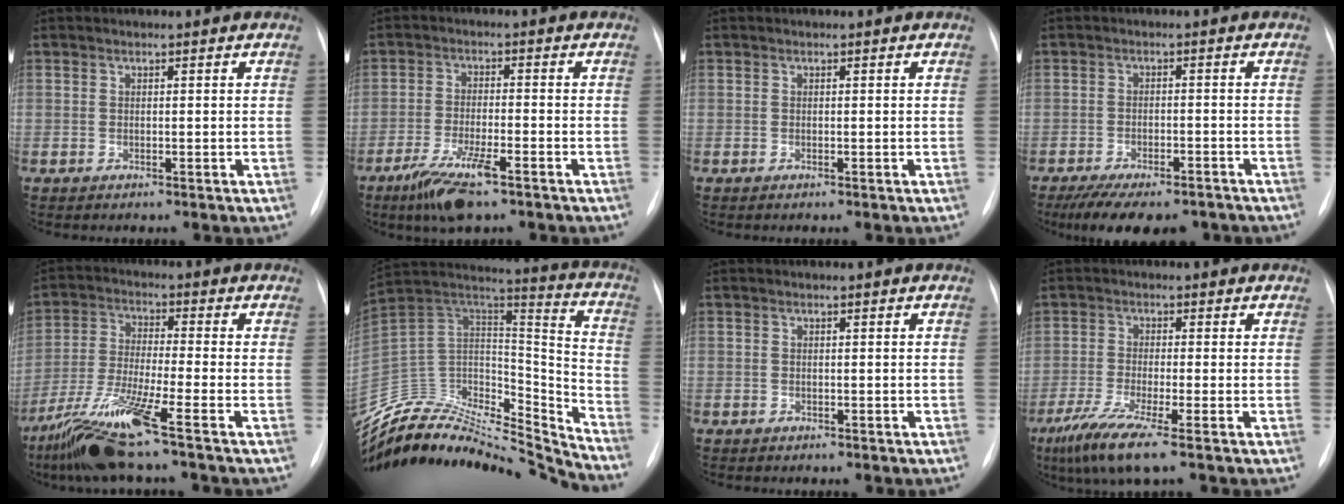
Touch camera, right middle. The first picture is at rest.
{"total": 7.8, "force": [-5.1, 1.2, 5.9], "torque": [-0.122, -0.017, -0.089]}
{"total": 0.0}
{"total": 13.0, "force": [-10.2, 4.8, 6.3], "torque": [-0.111, -0.006, -0.143]}
{"total": 12.1, "force": [-7.7, -0.5, 9.3], "torque": [-0.191, -0.040, -0.146]}
{"total": 29.9, "force": [-28.8, 4.7, 6.9], "torque": [-0.134, 0.026, -0.453]}
{"total": 1.4, "force": [-1.1, 0.8, 0.4], "torque": [-0.007, 0.001, -0.012]}
{"total": 7.5, "force": [-4.8, -0.2, 5.7], "torque": [-0.115, -0.026, -0.091]}